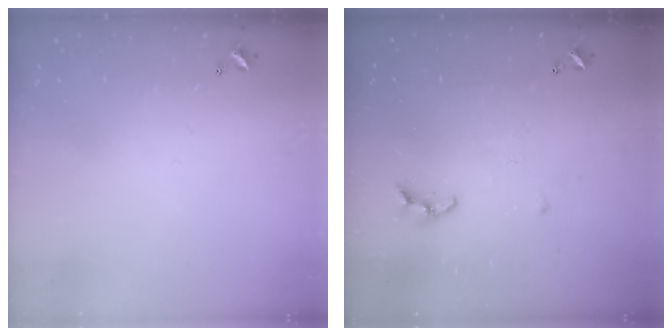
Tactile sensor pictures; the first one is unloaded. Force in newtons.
{"total": 6.4, "press": 6.4, "slide": 0.5}